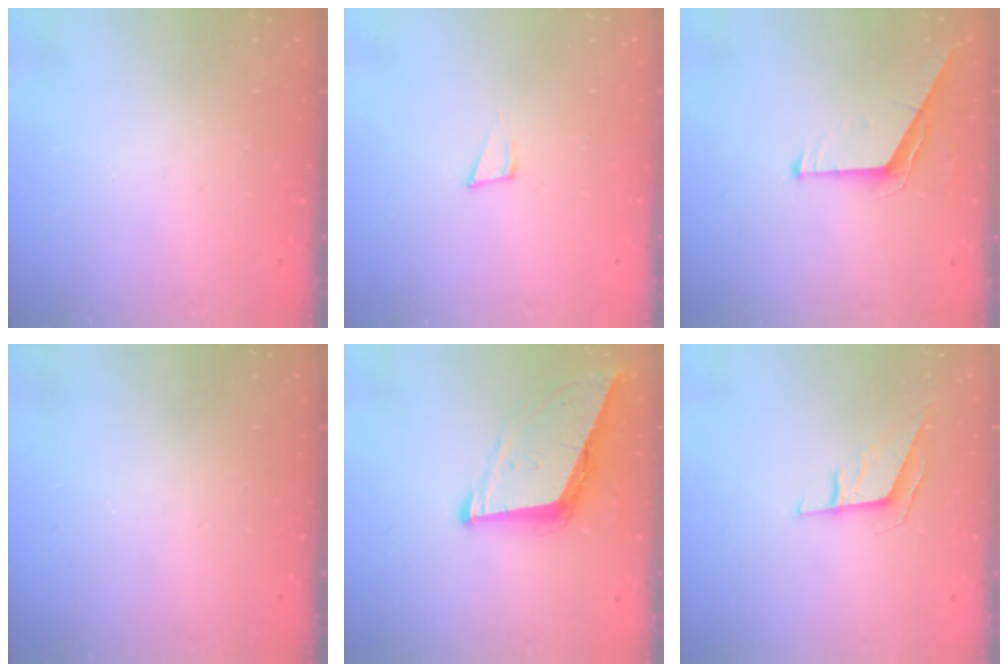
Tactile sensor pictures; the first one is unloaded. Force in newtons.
{"total": 5.5, "press": 5.4, "slide": 0.8}
{"total": 6.2, "press": 6.2, "slide": 0.5}
{"total": 0.0}
{"total": 9.3, "press": 8.7, "slide": 3.2}
{"total": 5.9, "press": 5.7, "slide": 1.3}